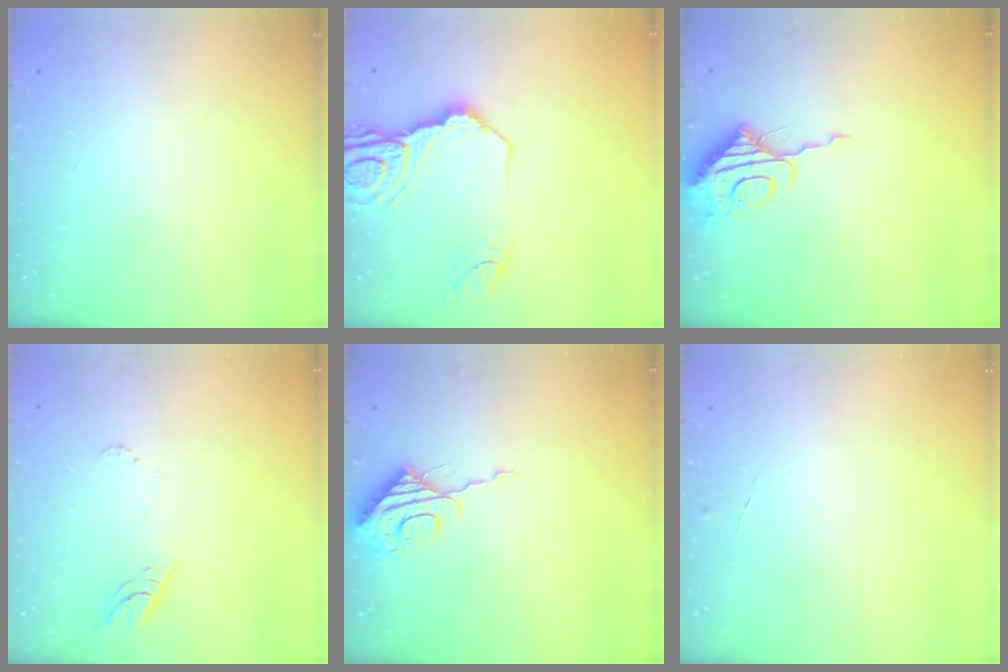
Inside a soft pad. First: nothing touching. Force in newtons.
{"total": 16.4, "press": 16.3, "slide": 1.9}
{"total": 10.2, "press": 10.2, "slide": 0.8}
{"total": 6.2, "press": 6.1, "slide": 0.5}
{"total": 9.4, "press": 9.4, "slide": 0.7}
{"total": 3.9, "press": 3.9, "slide": 0.4}